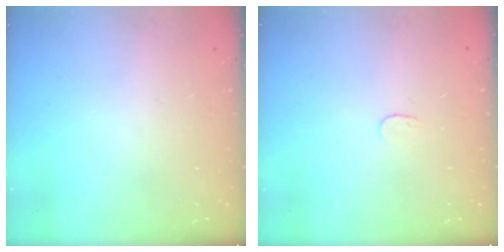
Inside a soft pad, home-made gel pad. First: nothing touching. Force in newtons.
{"total": 3.3, "press": 3.3, "slide": 0.3}